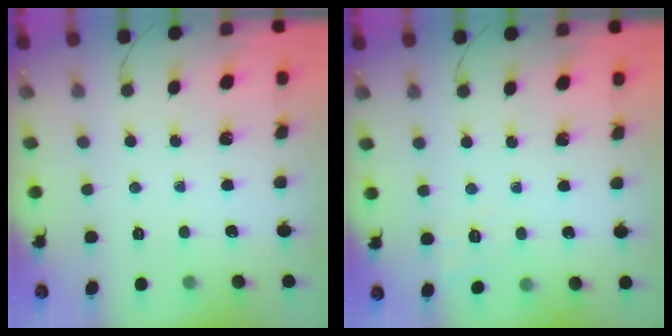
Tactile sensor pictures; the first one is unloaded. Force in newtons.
{"total": 1.8, "press": 0.4, "slide": 1.8}